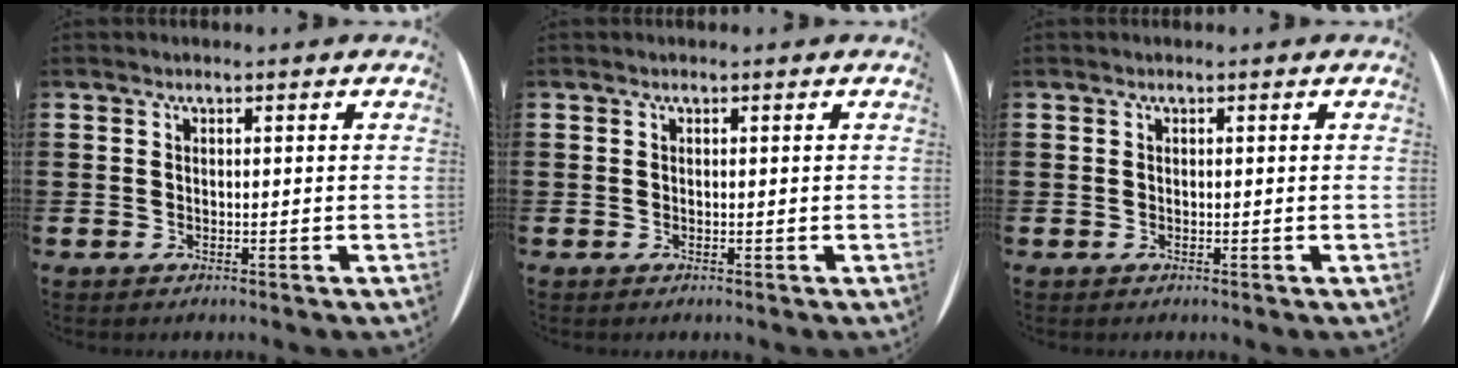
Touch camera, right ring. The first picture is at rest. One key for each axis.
{"total": 0.0}
{"total": 0.0}